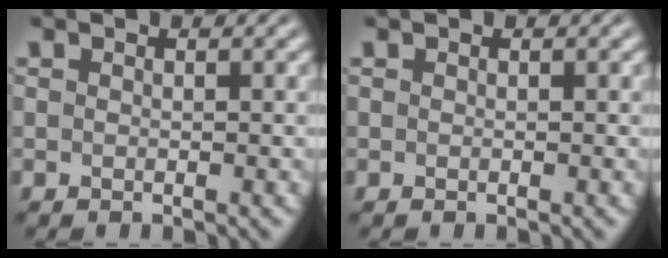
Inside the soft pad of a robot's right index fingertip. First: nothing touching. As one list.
[{"total": 0.0}]